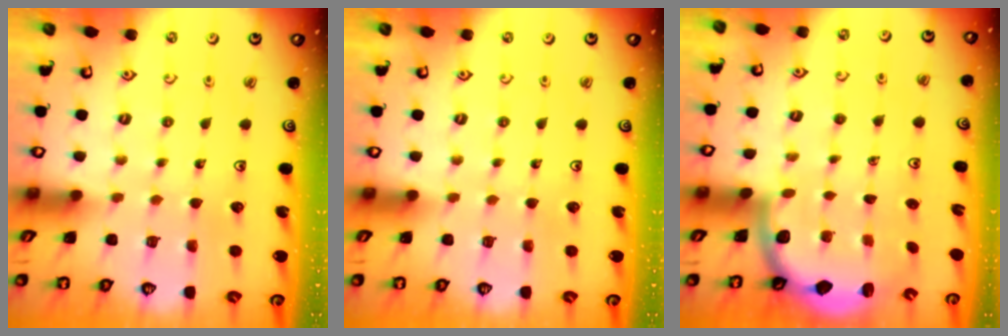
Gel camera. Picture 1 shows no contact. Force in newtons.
{"total": 0.0}
{"total": 2.5, "press": 2.5, "slide": 0.6}